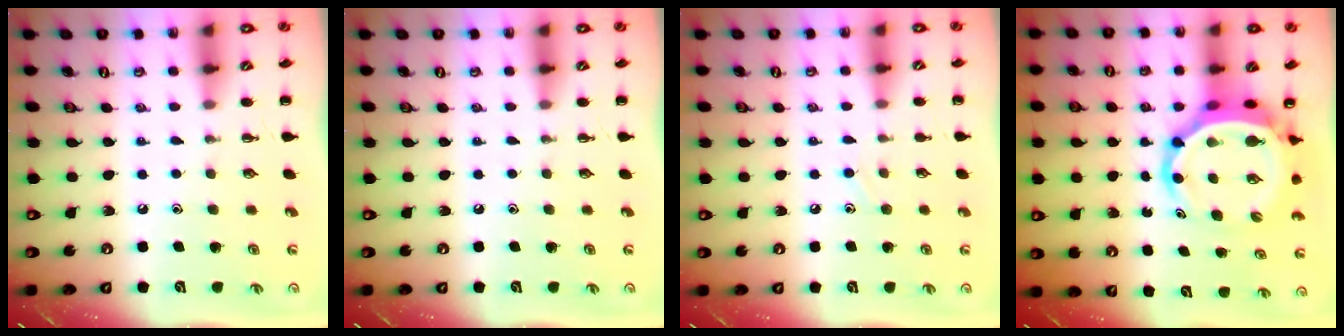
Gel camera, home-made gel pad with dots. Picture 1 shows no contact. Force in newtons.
{"total": 0.0}
{"total": 7.2, "press": 6.7, "slide": 2.5}
{"total": 8.2, "press": 7.8, "slide": 2.6}